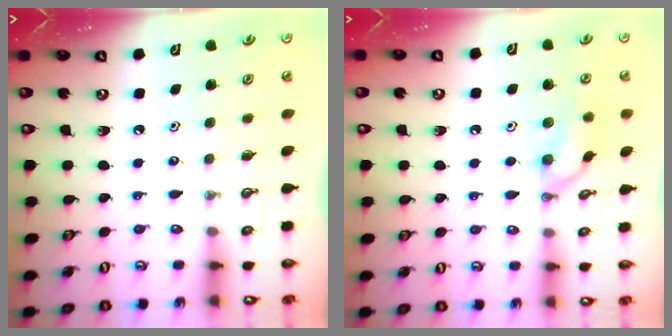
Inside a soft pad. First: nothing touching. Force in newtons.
{"total": 10.1, "press": 10.1, "slide": 0.1}